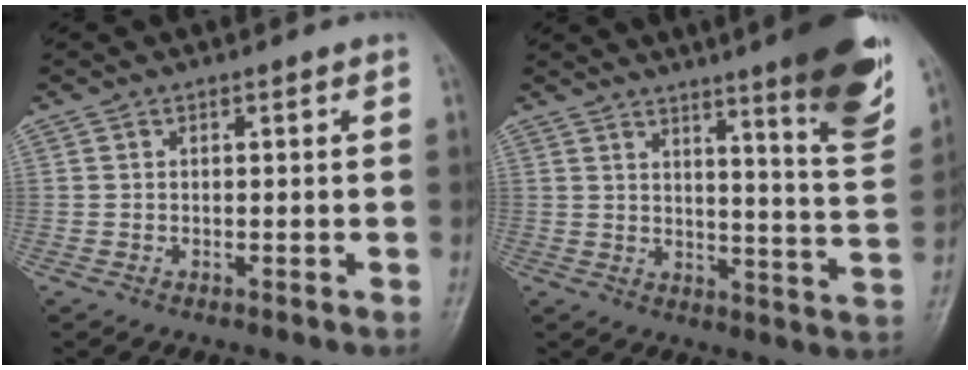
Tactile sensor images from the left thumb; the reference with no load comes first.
{"total": 17.0, "force": [10.5, 1.9, 13.2], "torque": [-0.156, -0.062, 0.137]}